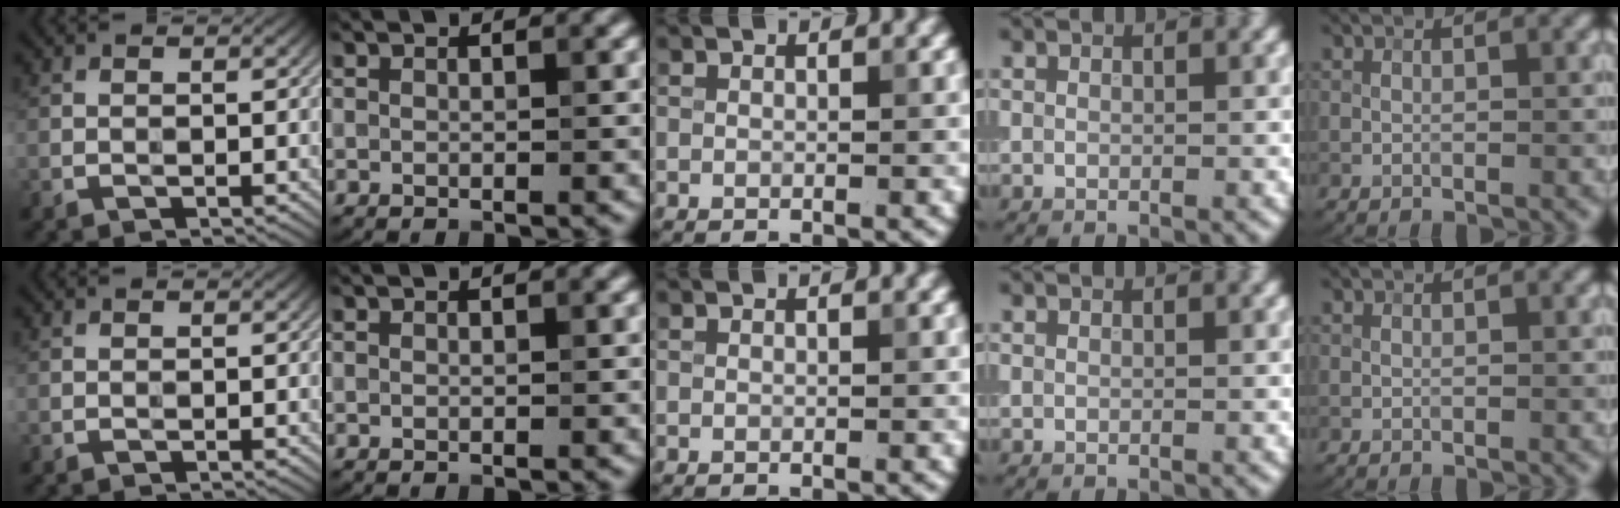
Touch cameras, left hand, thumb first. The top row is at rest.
{}